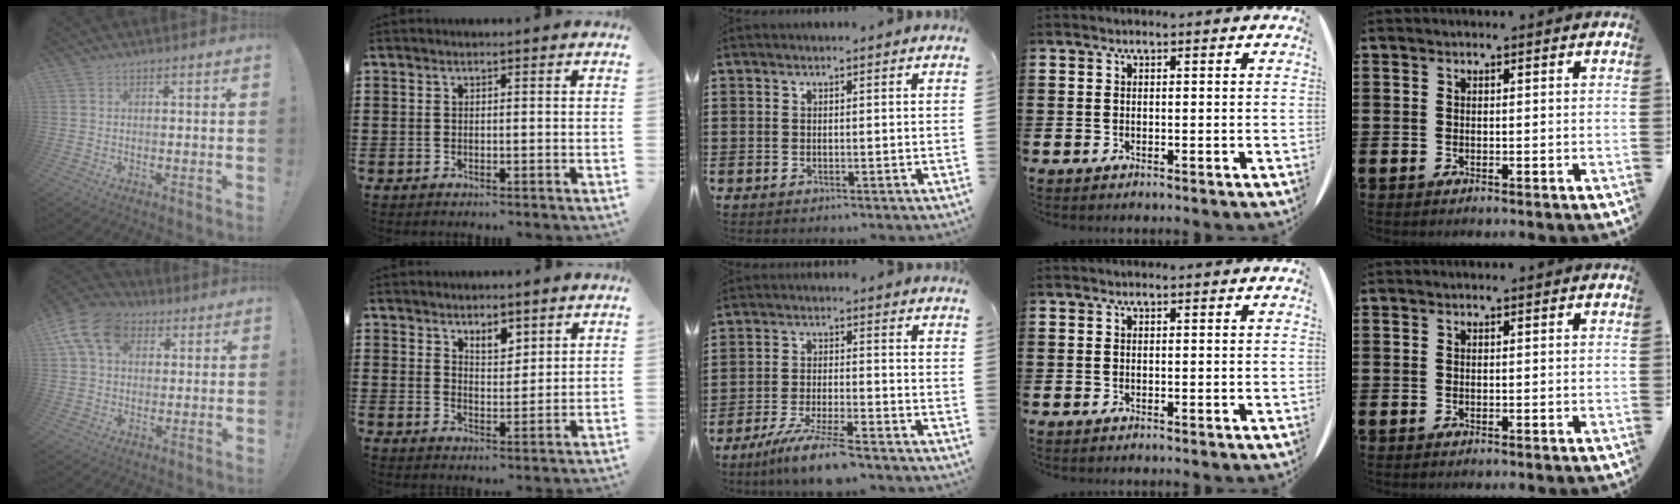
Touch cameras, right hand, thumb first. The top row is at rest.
{"thumb": {"total": 14.0, "force": [5.2, 10.1, 8.1], "torque": [-0.139, -0.011, 0.104]}, "index": {"total": 3.7, "force": [3.0, 1.7, 1.3], "torque": [-0.025, 0.001, 0.053]}, "middle": {"total": 6.9, "force": [-5.7, 0.0, 3.9], "torque": [-0.078, -0.016, -0.105]}}